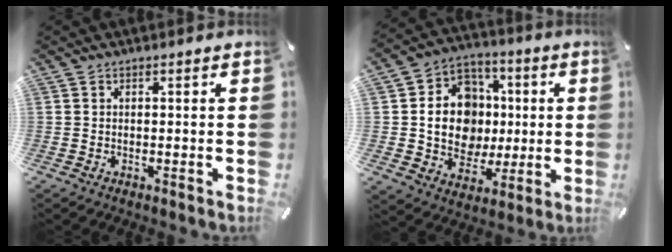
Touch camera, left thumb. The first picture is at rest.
{"total": 15.1, "force": [0.4, 13.2, 7.3], "torque": [-0.131, 0.010, 0.015]}